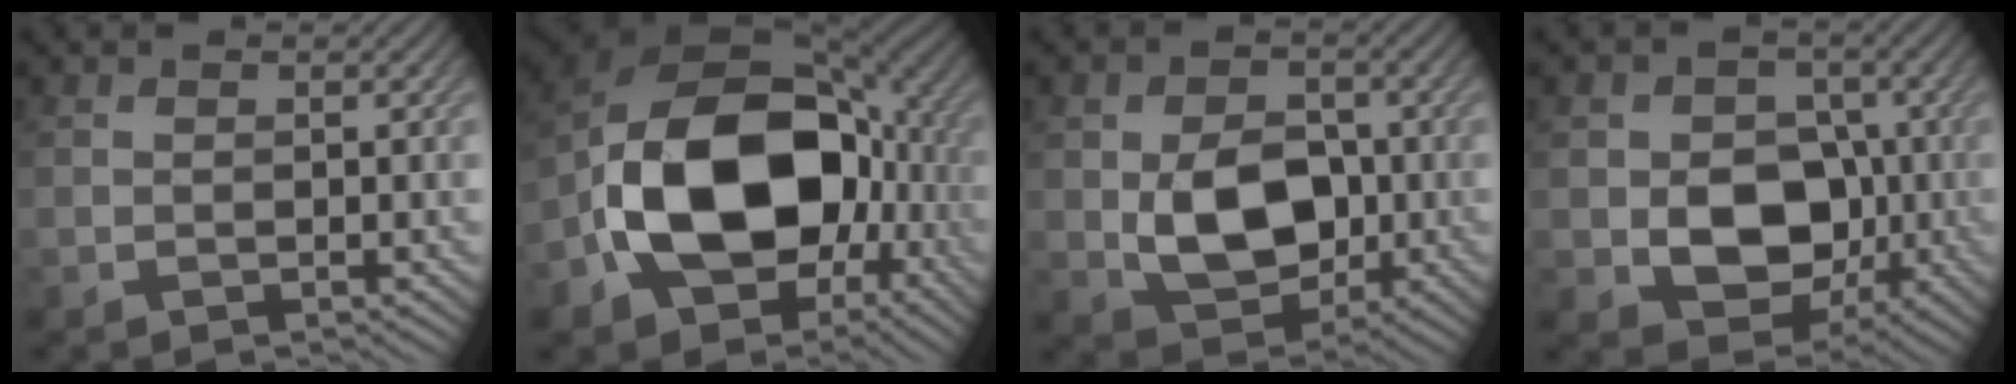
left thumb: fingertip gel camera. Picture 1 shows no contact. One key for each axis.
{"total": 18.6, "fx": -4.0, "fy": 12.5, "fz": 13.2, "tx": -0.245, "ty": -0.015, "tz": -0.079}
{"total": 8.6, "fx": -1.1, "fy": 6.1, "fz": 6.0, "tx": -0.114, "ty": -0.009, "tz": -0.019}
{"total": 9.1, "fx": -1.8, "fy": 7.0, "fz": 5.5, "tx": -0.094, "ty": -0.008, "tz": -0.045}